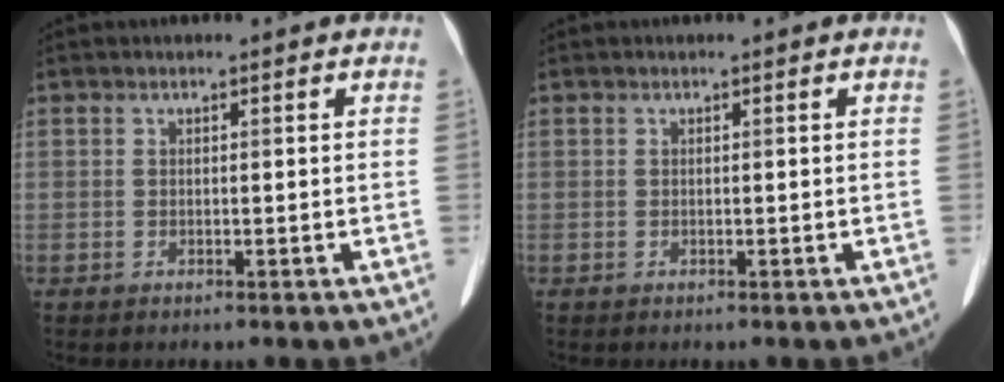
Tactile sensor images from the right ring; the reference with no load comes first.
{"total": 0.0}